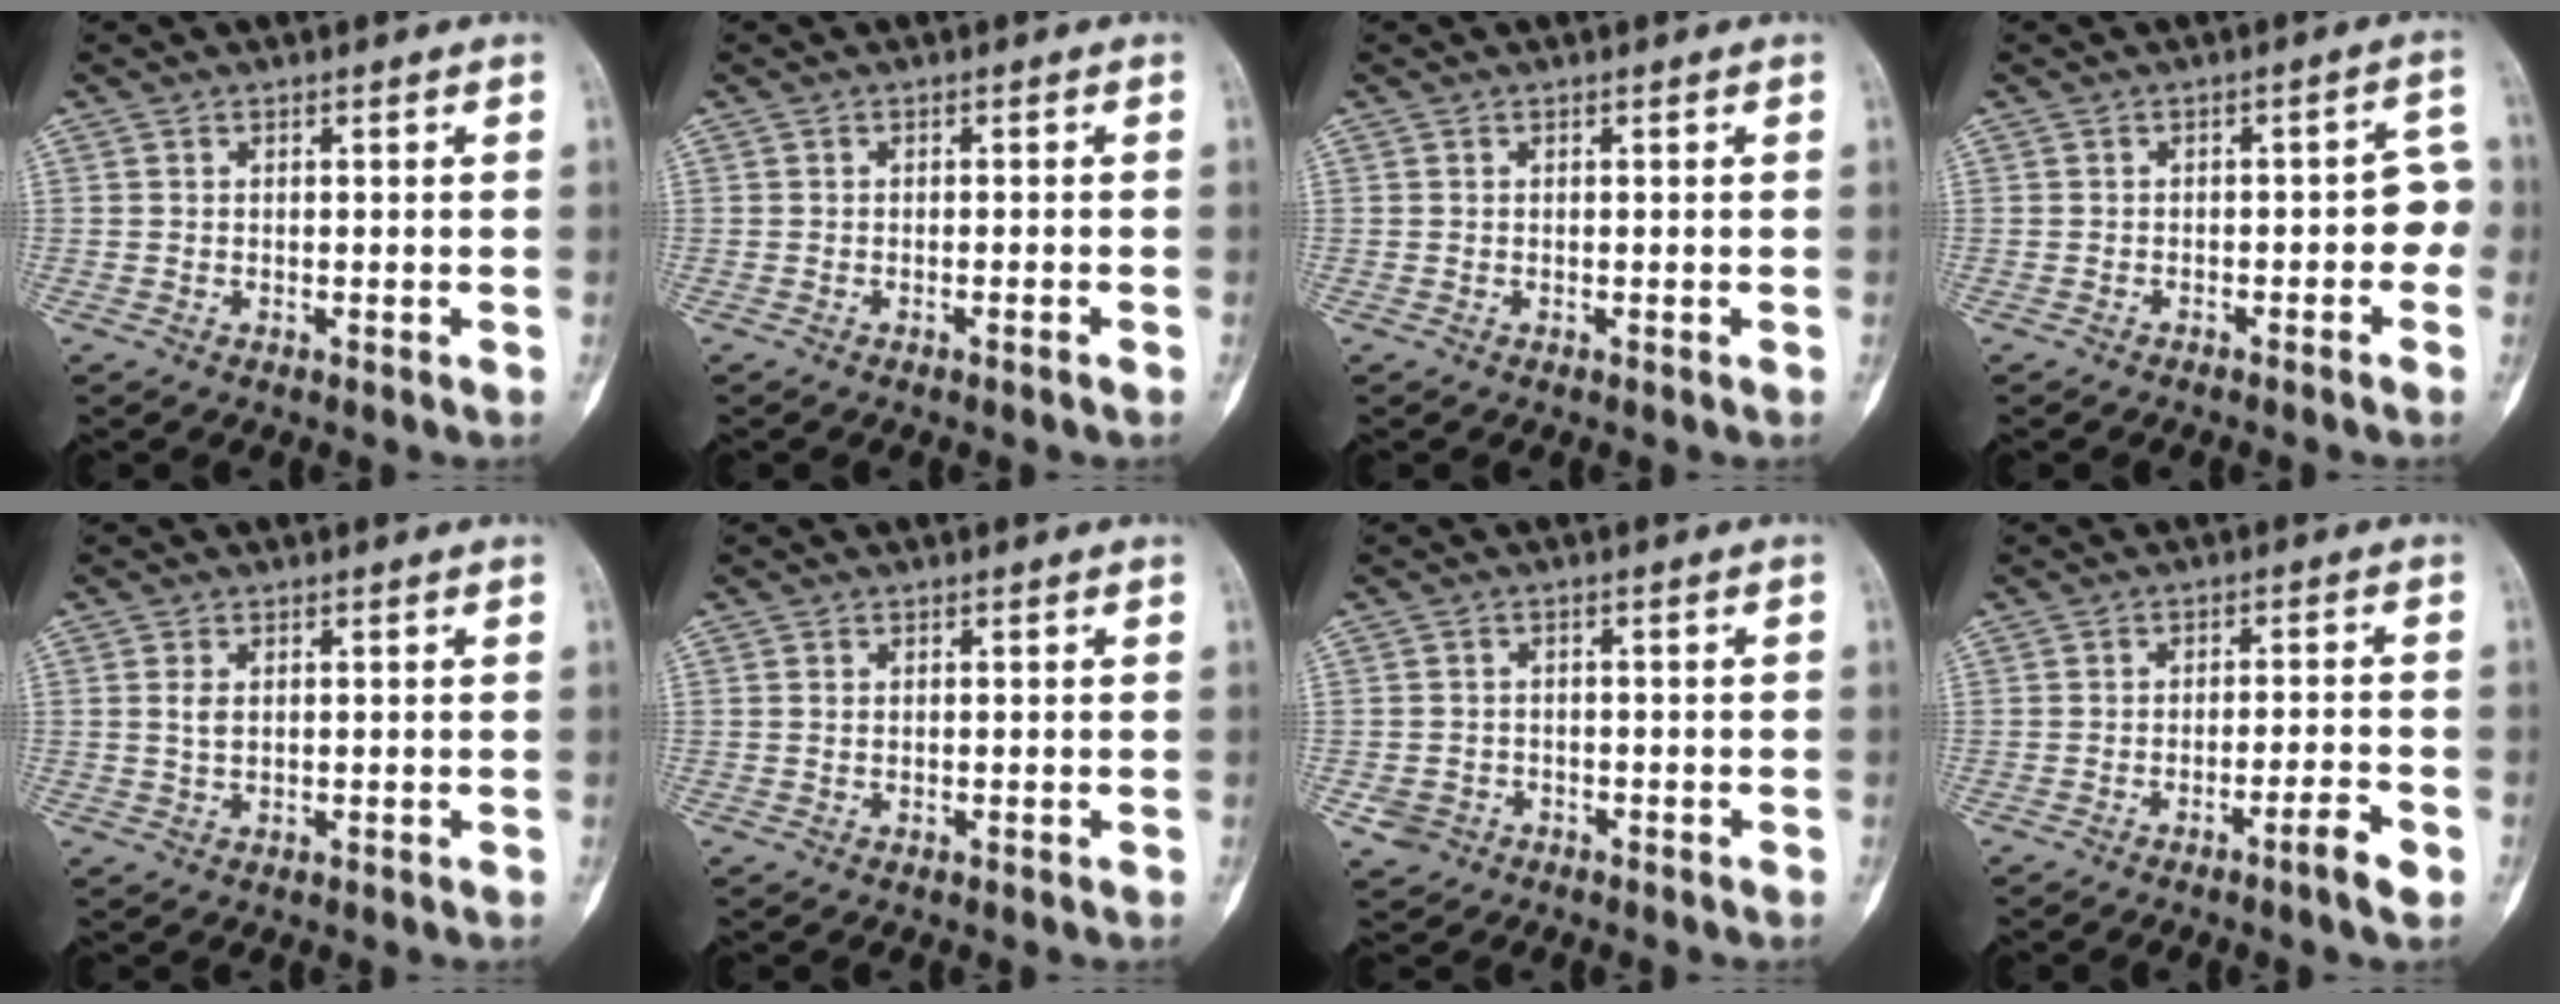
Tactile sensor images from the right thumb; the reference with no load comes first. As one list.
[{"total": 0.9, "force": [-0.6, -0.1, 0.7], "torque": [-0.016, 0.005, -0.008]}, {"total": 0.0}, {"total": 5.2, "force": [-1.9, 2.7, 4.1], "torque": [-0.025, 0.041, -0.029]}, {"total": 1.4, "force": [0.4, 0.8, 1.1], "torque": [-0.024, -0.001, 0.011]}, {"total": 0.6, "force": [0.2, 0.3, 0.4], "torque": [-0.013, 0.002, 0.005]}, {"total": 3.3, "force": [-1.7, 2.7, 0.7], "torque": [-0.008, 0.016, -0.026]}, {"total": 4.5, "force": [-2.5, 0.1, 3.7], "torque": [-0.065, 0.016, -0.043]}]